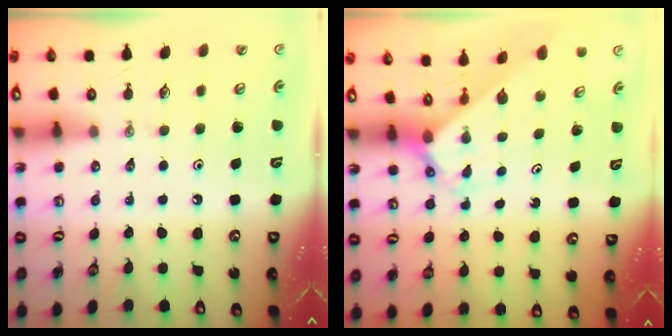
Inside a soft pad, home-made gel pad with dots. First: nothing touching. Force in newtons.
{"total": 2.3, "press": 2.3, "slide": 0.2}